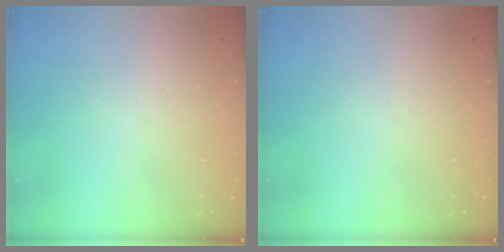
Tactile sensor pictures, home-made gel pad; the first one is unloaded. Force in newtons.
{"total": 0.0}